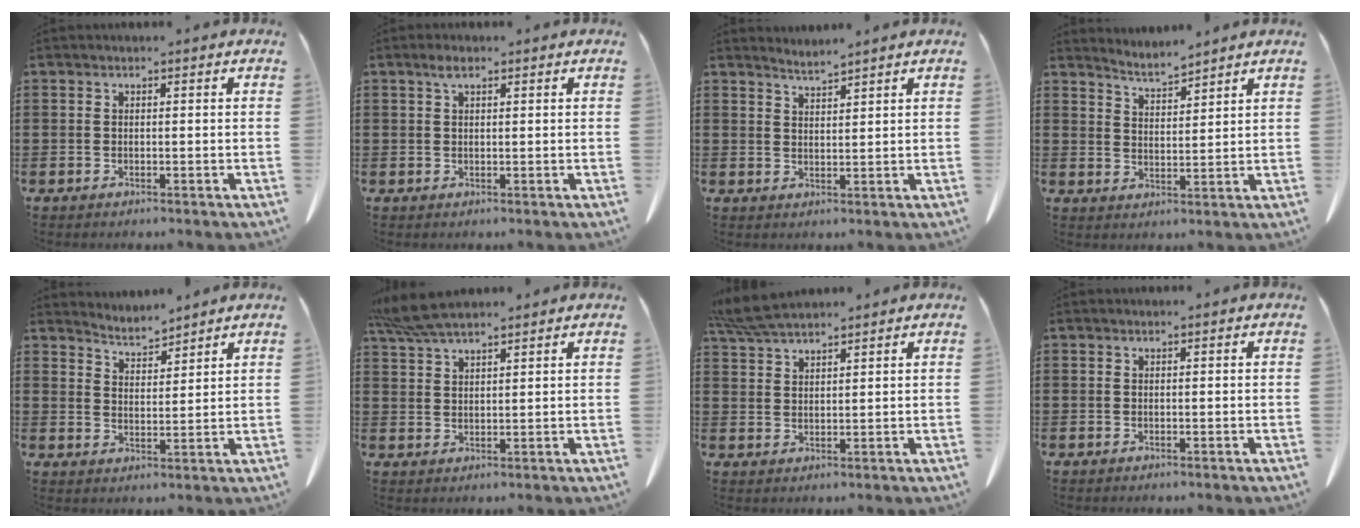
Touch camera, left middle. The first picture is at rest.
{"total": 1.7, "force": [0.9, 0.8, 1.2], "torque": [-0.028, 0.003, 0.018]}
{"total": 2.1, "force": [2.1, -0.4, -0.1], "torque": [-0.004, -0.006, 0.042]}
{"total": 3.4, "force": [3.4, -0.3, -0.1], "torque": [-0.009, -0.022, 0.061]}
{"total": 3.6, "force": [3.6, 0.3, -0.4], "torque": [-0.006, -0.021, 0.066]}
{"total": 5.9, "force": [5.0, 1.1, 2.9], "torque": [-0.071, -0.008, 0.097]}
{"total": 5.5, "force": [4.9, 0.7, 2.3], "torque": [-0.060, -0.011, 0.095]}
{"total": 0.0}